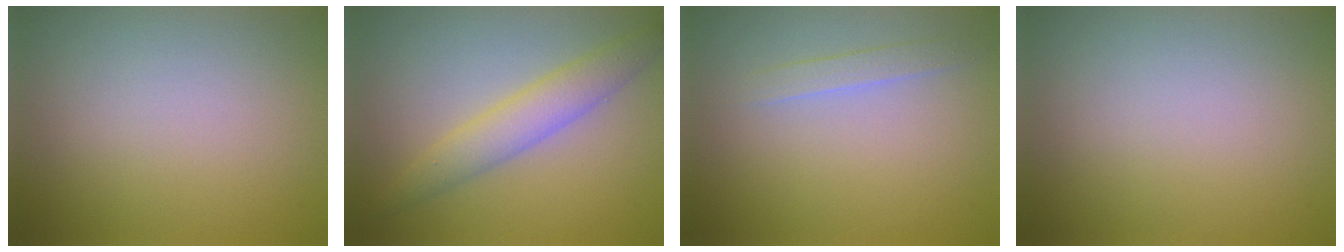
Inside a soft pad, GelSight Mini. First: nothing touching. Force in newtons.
{"total": 3.6, "press": 3.6, "slide": 0.1}
{"total": 1.3, "press": 1.3, "slide": 0.1}
{"total": 0.0}